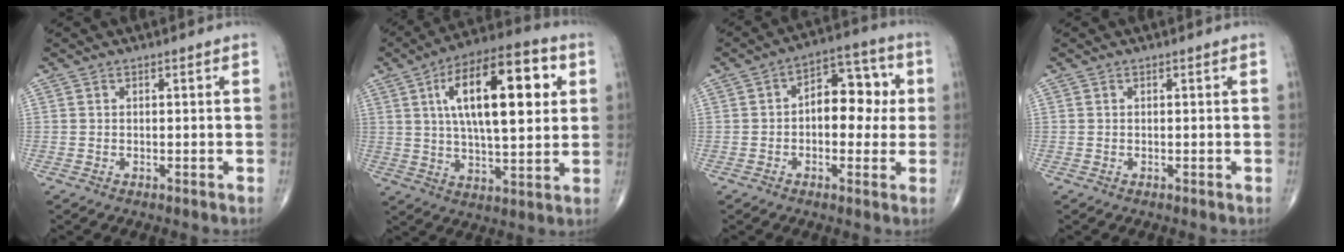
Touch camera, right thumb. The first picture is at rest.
{"total": 21.3, "force": [5.7, 8.3, 18.7], "torque": [-0.283, 0.002, 0.085]}
{"total": 10.5, "force": [0.5, 6.5, 8.2], "torque": [-0.074, 0.028, -0.001]}
{"total": 0.0}